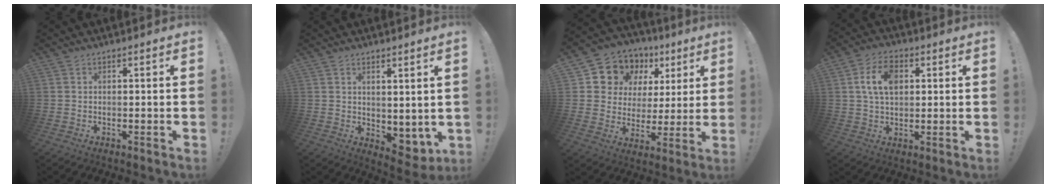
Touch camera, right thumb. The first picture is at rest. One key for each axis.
{"total": 5.1, "fx": 1.8, "fy": 3.7, "fz": 3.0, "tx": -0.021, "ty": -0.029, "tz": 0.041}
{"total": 10.6, "fx": 5.8, "fy": 8.4, "fz": 2.4, "tx": -0.044, "ty": -0.046, "tz": 0.119}
{"total": 9.8, "fx": 2.5, "fy": 6.3, "fz": 7.1, "tx": -0.126, "ty": 0.010, "tz": 0.046}